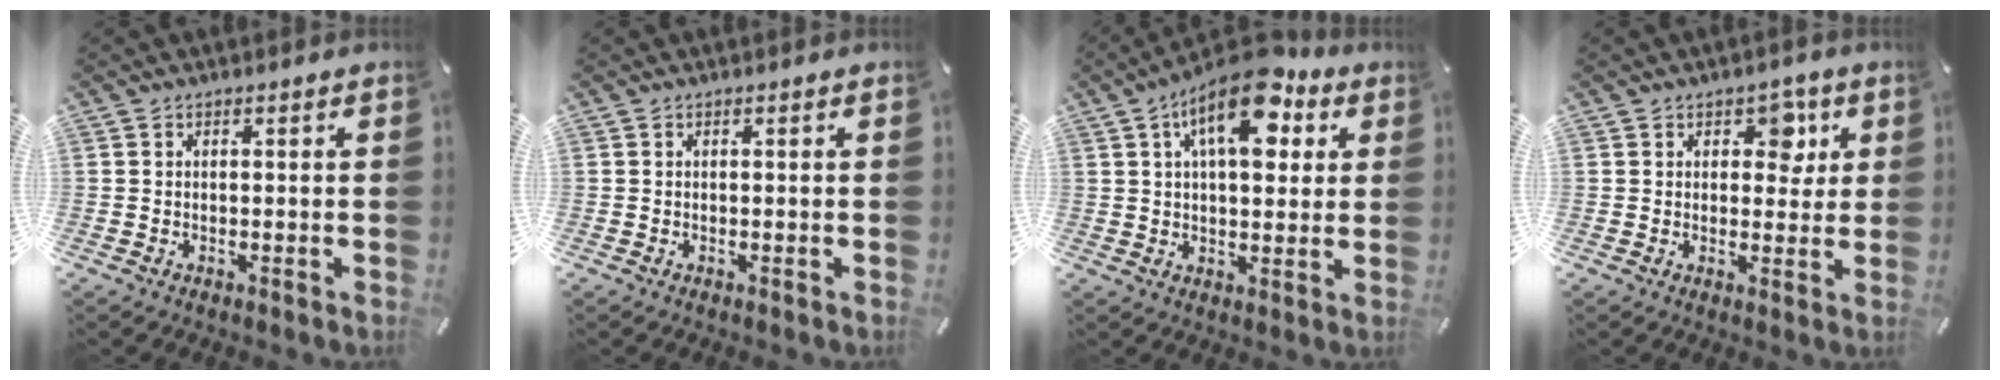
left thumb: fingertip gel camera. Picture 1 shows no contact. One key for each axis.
{"total": 0.0}
{"total": 14.7, "fx": 6.9, "fy": 7.1, "fz": 10.9, "tx": -0.164, "ty": -0.018, "tz": 0.116}
{"total": 6.1, "fx": 2.7, "fy": 4.3, "fz": 3.4, "tx": -0.017, "ty": -0.013, "tz": 0.034}